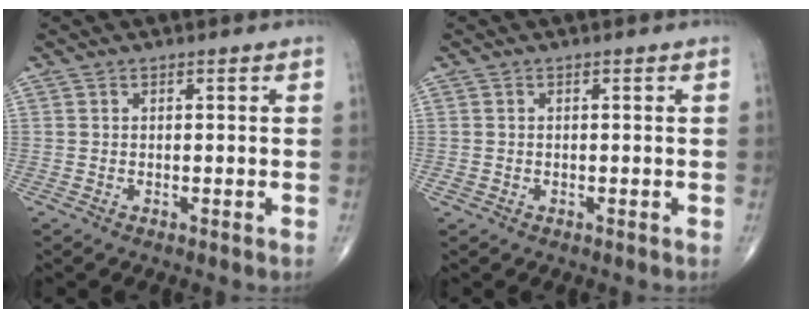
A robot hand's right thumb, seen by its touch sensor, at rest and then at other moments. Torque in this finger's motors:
{"motor_torque": [0.96, 0.38, 0.00, -0.31, 0.02]}